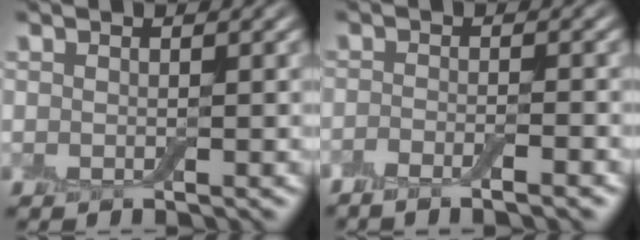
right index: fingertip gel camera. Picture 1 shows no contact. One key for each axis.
{"total": 3.1, "fx": -2.1, "fy": 0.5, "fz": 2.2, "tx": -0.038, "ty": 0.004, "tz": -0.040}